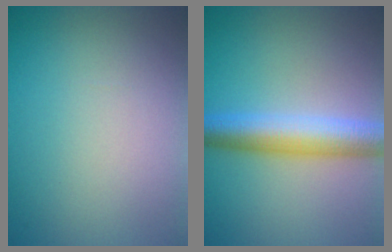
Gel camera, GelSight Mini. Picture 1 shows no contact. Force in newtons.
{"total": 6.0, "press": 6.0, "slide": 0.1}